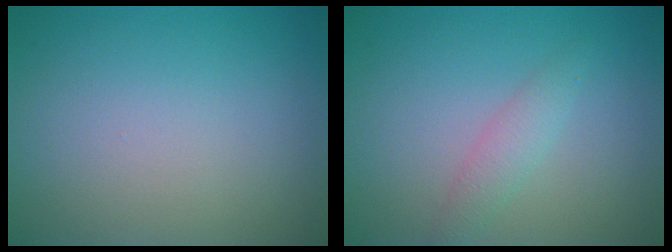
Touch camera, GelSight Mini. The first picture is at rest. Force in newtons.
{"total": 1.7, "press": 1.7, "slide": 0.1}